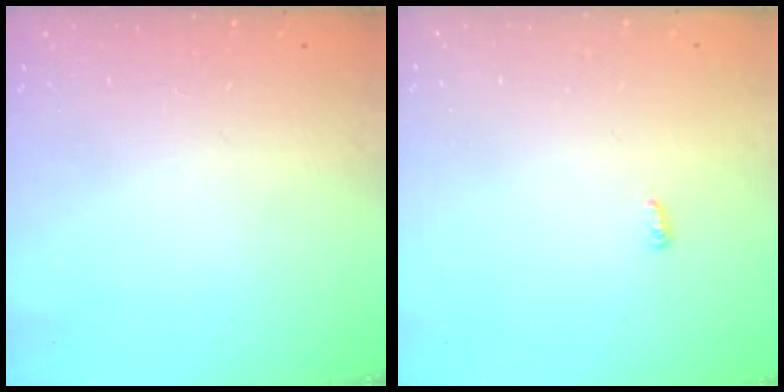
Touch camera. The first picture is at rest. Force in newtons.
{"total": 2.9, "press": 2.9, "slide": 0.3}